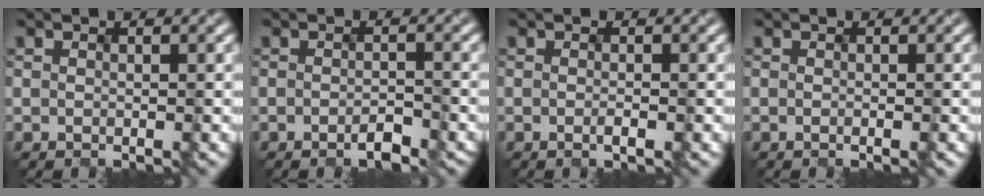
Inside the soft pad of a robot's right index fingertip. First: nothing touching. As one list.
[{"total": 1.7, "force": [-1.2, 0.5, 1.1], "torque": [-0.023, -0.006, -0.016]}, {"total": 0.8, "force": [-0.4, 0.1, 0.6], "torque": [-0.013, 0.001, -0.007]}, {"total": 0.5, "force": [-0.2, 0.2, 0.5], "torque": [-0.007, 0.001, -0.006]}]